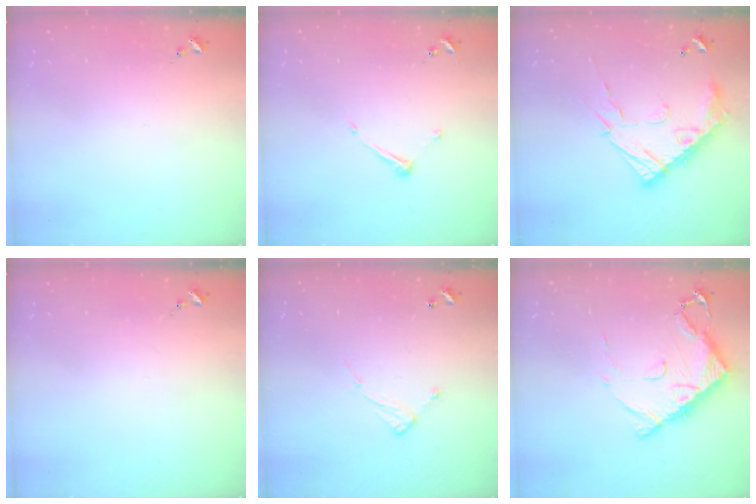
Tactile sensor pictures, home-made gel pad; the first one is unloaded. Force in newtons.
{"total": 6.7, "press": 6.7, "slide": 0.3}
{"total": 17.4, "press": 17.3, "slide": 1.3}
{"total": 0.0}
{"total": 7.1, "press": 7.1, "slide": 0.3}
{"total": 11.5, "press": 11.5, "slide": 1.1}